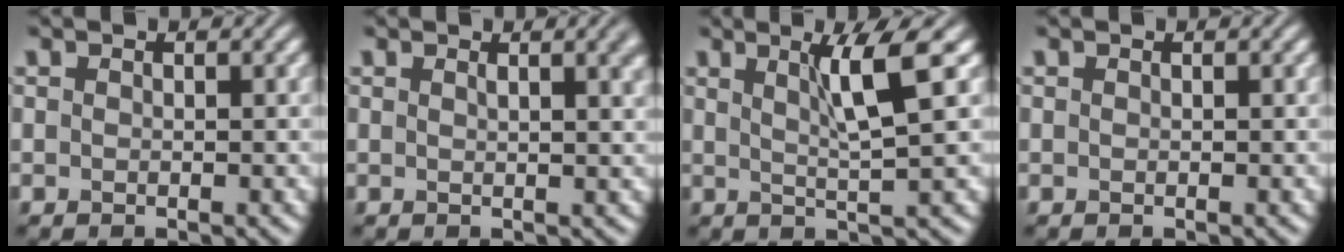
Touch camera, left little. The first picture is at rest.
{"total": 3.5, "force": [1.6, 1.4, 2.8], "torque": [-0.012, 0.009, 0.012]}
{"total": 4.4, "force": [1.6, 0.4, 4.0], "torque": [-0.063, -0.002, 0.030]}
{"total": 0.0}